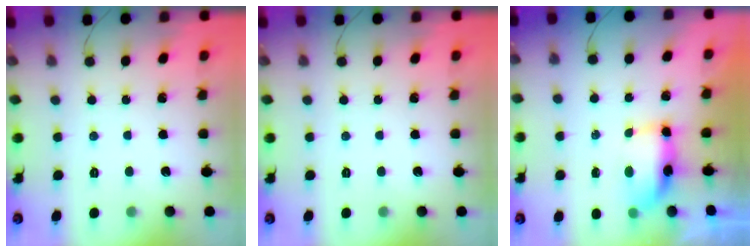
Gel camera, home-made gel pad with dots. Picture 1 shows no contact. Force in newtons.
{"total": 0.0}
{"total": 6.7, "press": 6.7, "slide": 0.5}